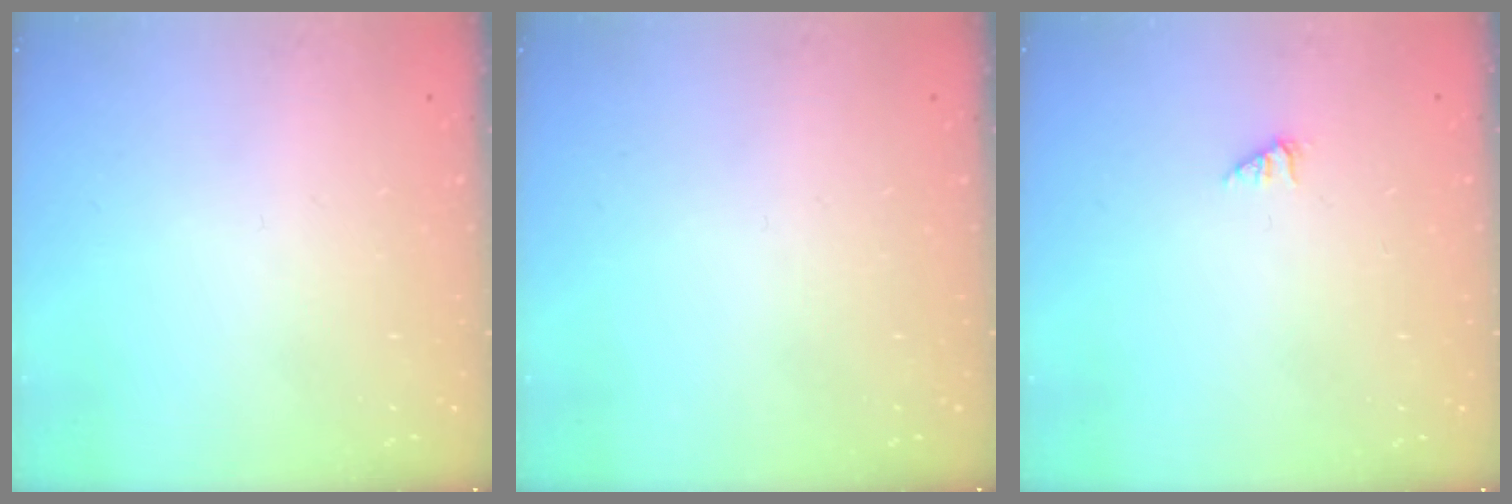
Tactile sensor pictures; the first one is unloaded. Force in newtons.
{"total": 0.0}
{"total": 0.7, "press": 0.7, "slide": 0.2}